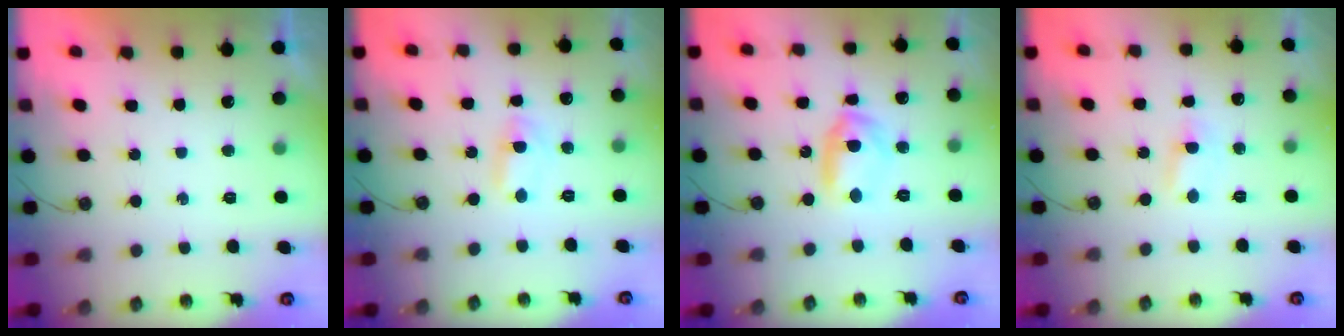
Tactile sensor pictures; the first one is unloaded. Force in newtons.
{"total": 1.5, "press": 1.3, "slide": 0.7}
{"total": 7.7, "press": 7.7, "slide": 0.9}
{"total": 1.7, "press": 1.7, "slide": 0.3}